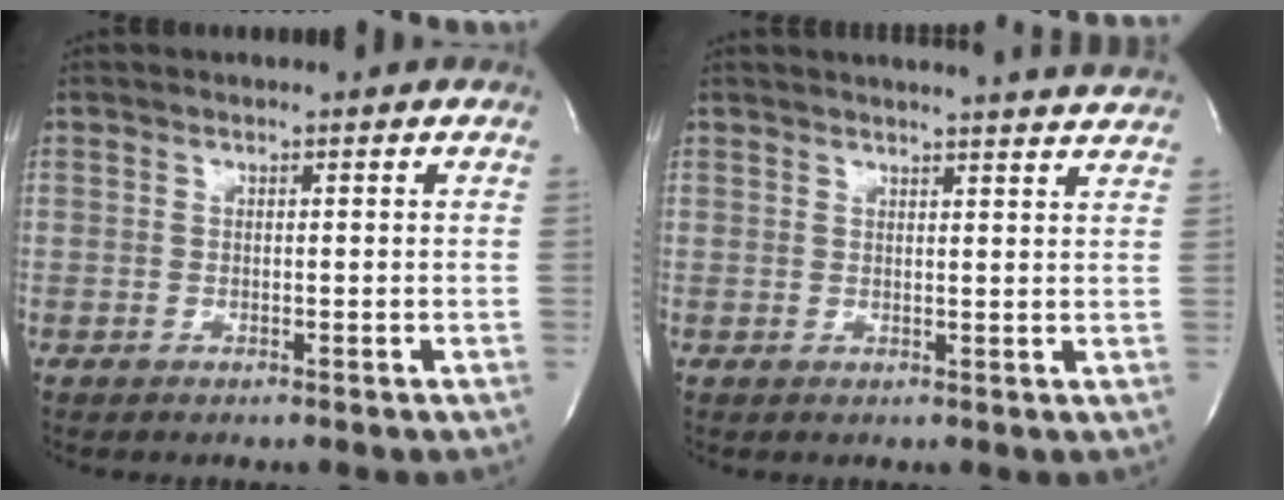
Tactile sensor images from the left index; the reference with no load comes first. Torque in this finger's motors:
{"motor_torque": [0.55, -0.67, 0.12, 0.02]}